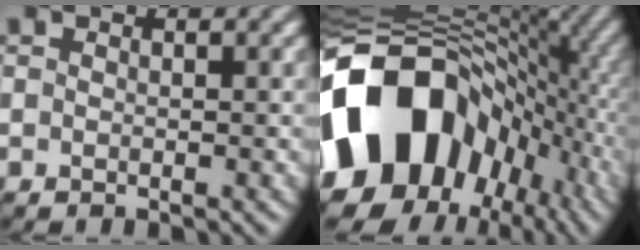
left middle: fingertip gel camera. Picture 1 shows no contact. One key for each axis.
{"total": 19.2, "fx": -3.4, "fy": 14.9, "fz": 11.7, "tx": -0.232, "ty": 0.002, "tz": -0.067}